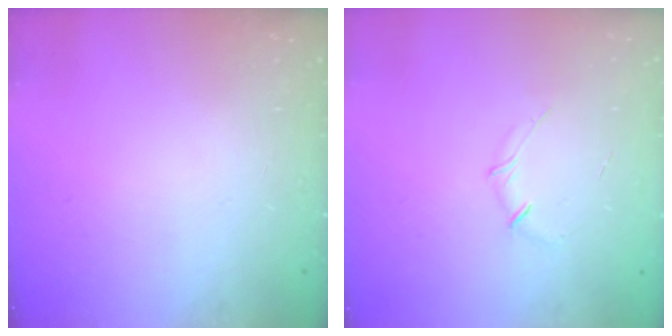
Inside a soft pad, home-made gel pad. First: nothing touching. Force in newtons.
{"total": 4.1, "press": 4.0, "slide": 0.9}